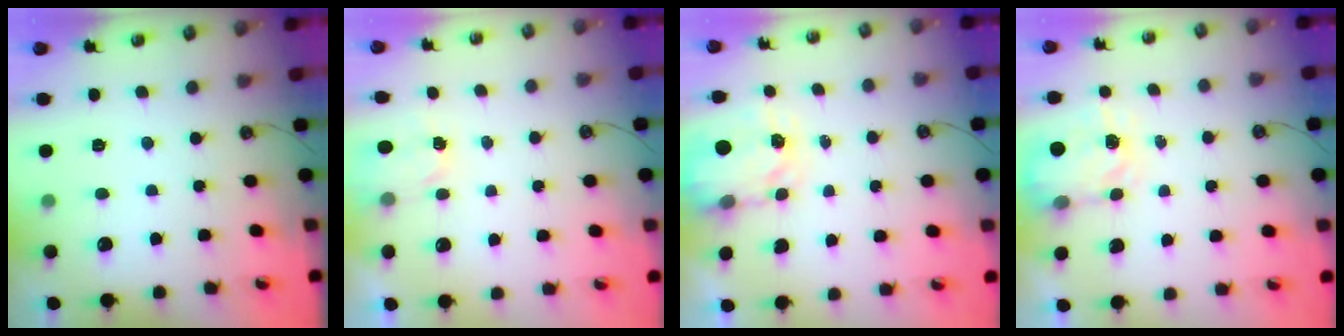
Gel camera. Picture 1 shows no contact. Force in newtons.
{"total": 1.8, "press": 1.7, "slide": 0.3}
{"total": 3.3, "press": 3.3, "slide": 0.4}
{"total": 3.6, "press": 3.6, "slide": 0.4}